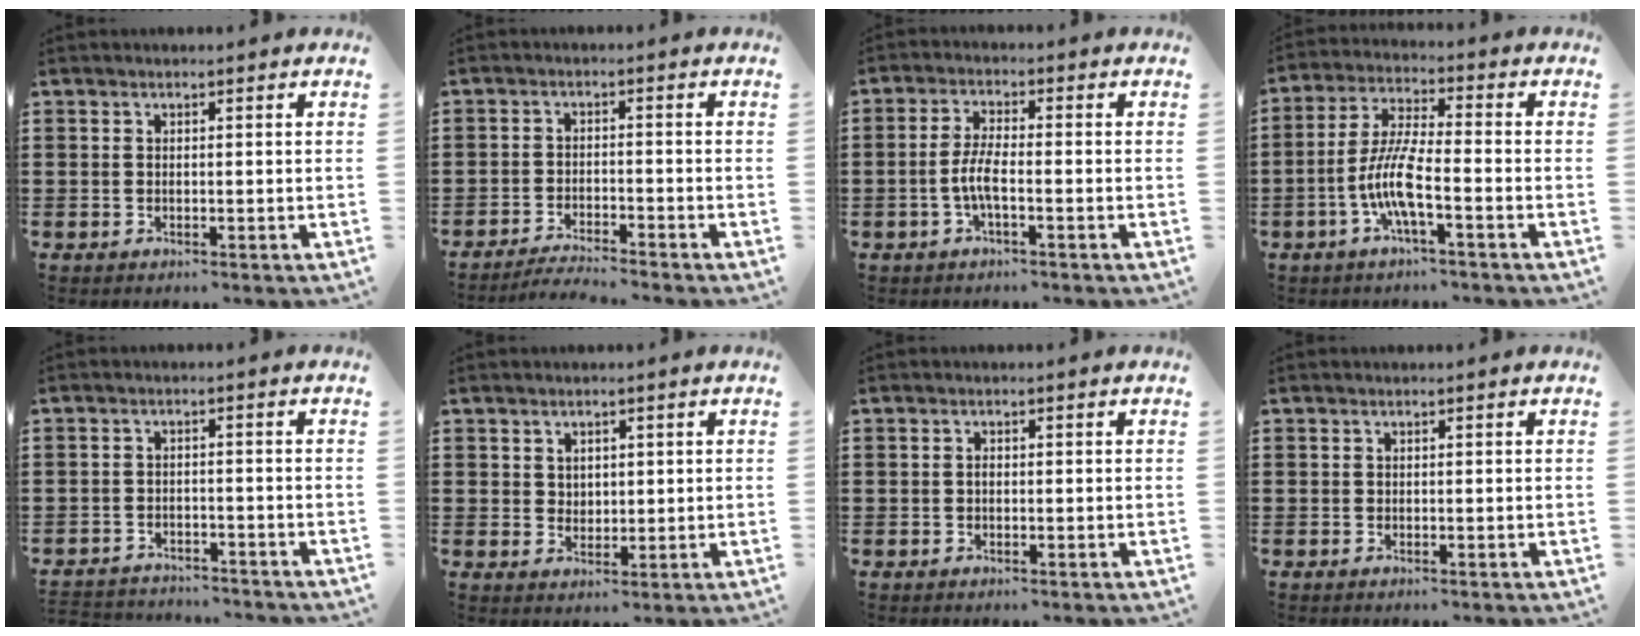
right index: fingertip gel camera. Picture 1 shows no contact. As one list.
[{"total": 2.9, "force": [-2.8, -0.1, 0.4], "torque": [-0.011, 0.002, -0.058]}, {"total": 4.4, "force": [-1.5, 1.0, 4.0], "torque": [-0.097, -0.003, -0.036]}, {"total": 8.0, "force": [-3.1, 1.3, 7.3], "torque": [-0.176, -0.016, -0.070]}, {"total": 2.7, "force": [-2.7, 0.2, -0.1], "torque": [-0.007, -0.004, -0.058]}, {"total": 2.3, "force": [1.4, 1.8, 0.4], "torque": [-0.014, 0.009, 0.025]}, {"total": 0.8, "force": [-0.2, 0.4, 0.7], "torque": [-0.014, -0.001, -0.003]}, {"total": 0.0}]